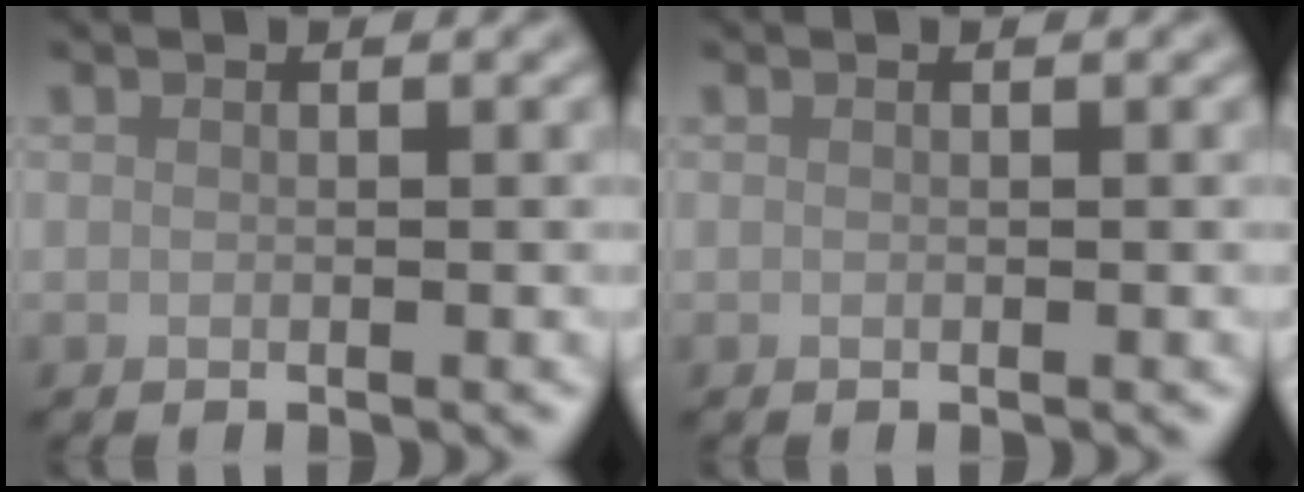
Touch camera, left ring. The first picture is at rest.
{"total": 0.0}